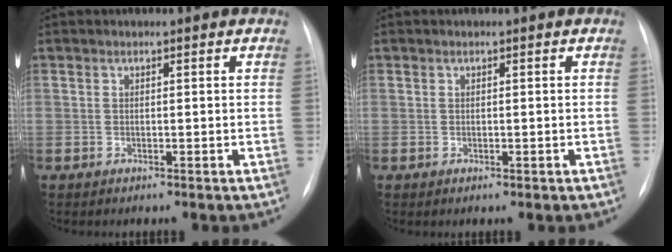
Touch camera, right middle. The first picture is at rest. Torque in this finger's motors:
{"motor_torque": [-0.04, -0.04, 0.05, 0.02]}